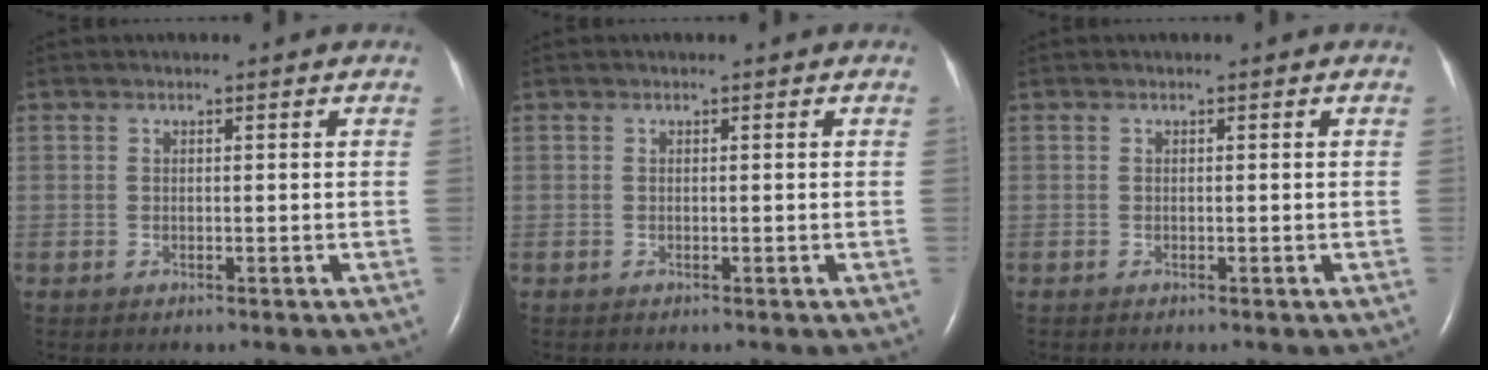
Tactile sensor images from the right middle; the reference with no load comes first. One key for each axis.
{"total": 0.0}
{"total": 0.0}